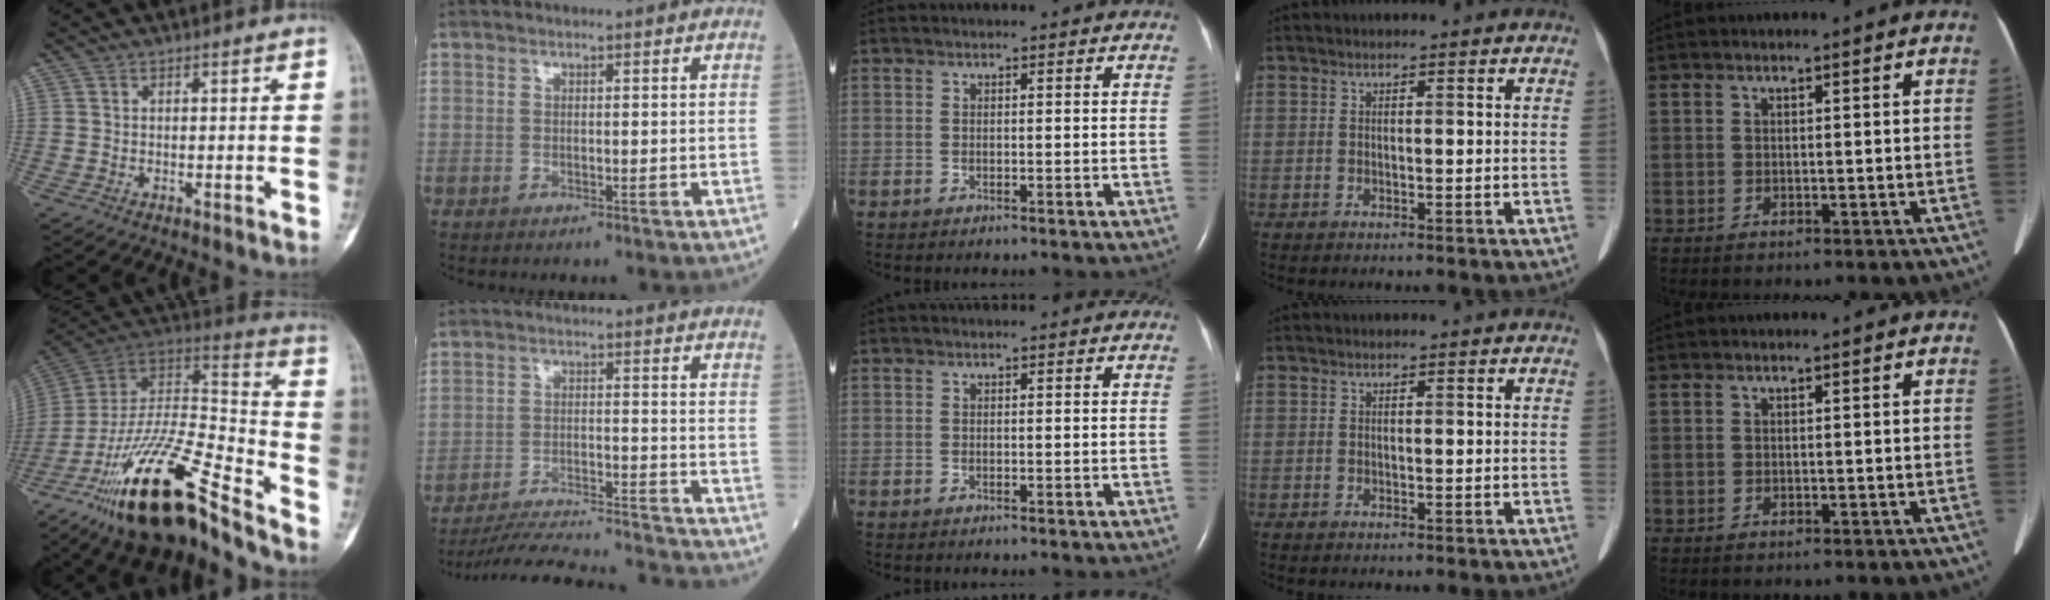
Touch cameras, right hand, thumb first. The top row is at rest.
{"thumb": {"total": 26.1, "force": [-18.0, 7.3, 17.4], "torque": [-0.320, 0.076, -0.316]}, "index": {"total": 17.9, "force": [-17.3, 0.1, 4.6], "torque": [-0.080, -0.017, -0.247]}}